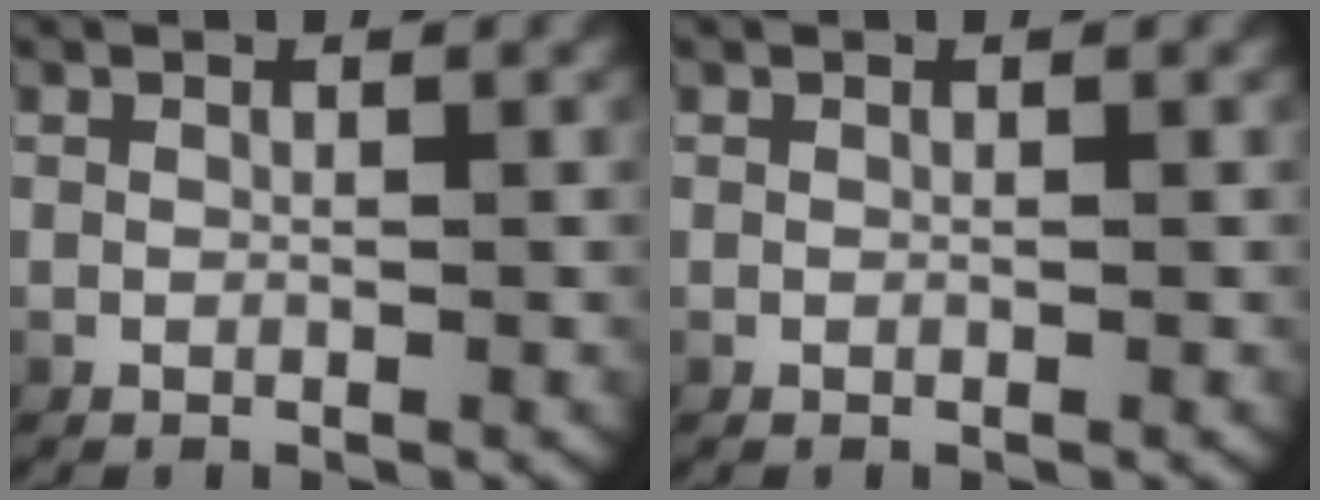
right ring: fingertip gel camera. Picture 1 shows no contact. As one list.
[{"total": 0.0}]